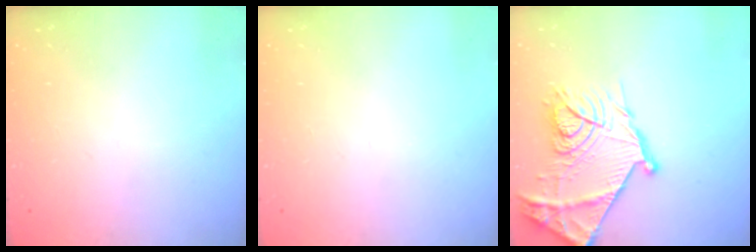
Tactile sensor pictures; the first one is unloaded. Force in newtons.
{"total": 0.0}
{"total": 22.8, "press": 22.7, "slide": 1.7}